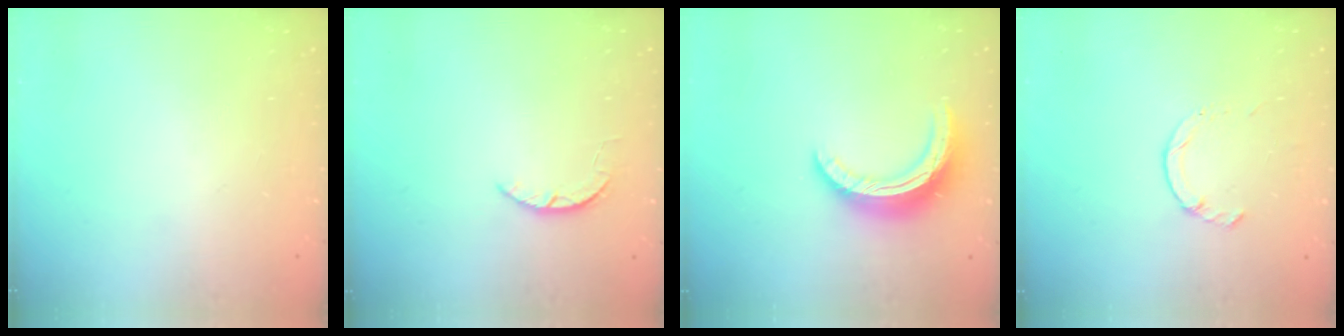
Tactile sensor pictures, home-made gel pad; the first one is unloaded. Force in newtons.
{"total": 1.6, "press": 1.6, "slide": 0.3}
{"total": 13.2, "press": 13.2, "slide": 0.3}
{"total": 1.0, "press": 1.0, "slide": 0.3}